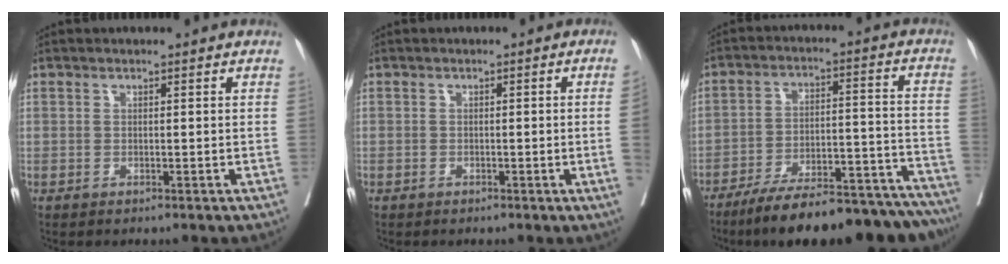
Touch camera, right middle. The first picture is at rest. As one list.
[{"total": 2.1, "force": [-0.4, -0.5, 2.0], "torque": [-0.027, 0.003, -0.004]}, {"total": 23.5, "force": [-20.5, 4.3, 10.6], "torque": [-0.101, 0.022, -0.292]}]